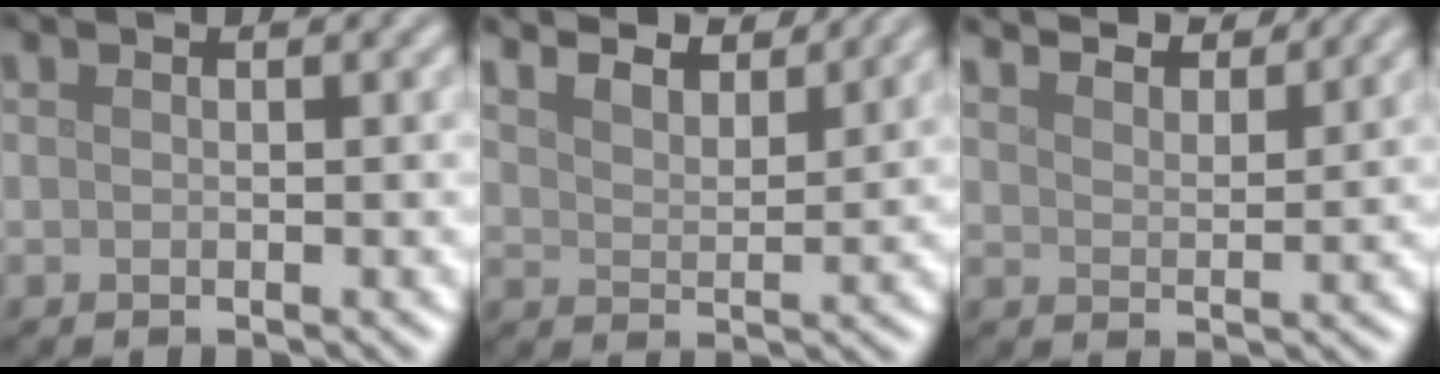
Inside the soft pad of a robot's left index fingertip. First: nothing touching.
{"total": 9.1, "force": [8.0, 2.2, 3.7], "torque": [-0.059, 0.014, 0.095]}
{"total": 7.3, "force": [6.7, 1.4, 2.6], "torque": [-0.035, 0.013, 0.079]}